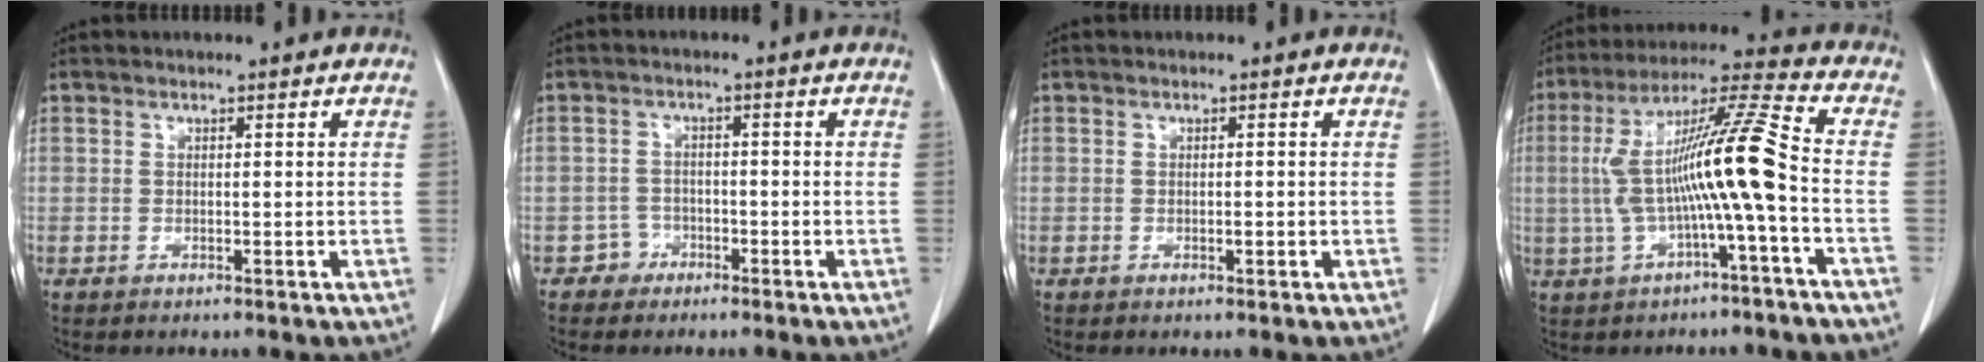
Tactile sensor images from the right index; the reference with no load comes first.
{"total": 2.4, "force": [-1.6, 1.7, -0.4], "torque": [0.013, 0.011, -0.033]}
{"total": 0.6, "force": [-0.1, 0.4, 0.5], "torque": [-0.008, 0.001, -0.001]}
{"total": 13.1, "force": [-1.6, -0.3, 13.0], "torque": [-0.242, 0.027, -0.032]}